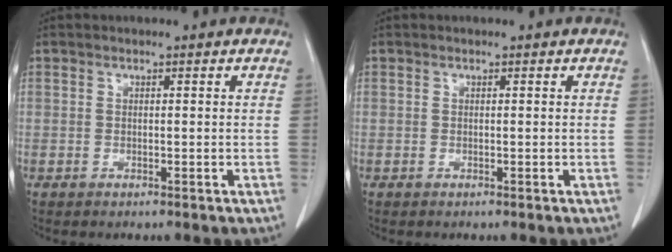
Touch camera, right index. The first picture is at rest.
{"total": 0.0}